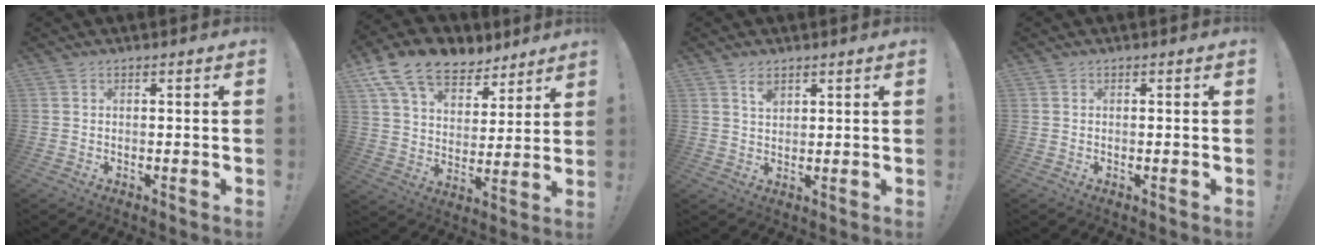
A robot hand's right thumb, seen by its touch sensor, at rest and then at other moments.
{"total": 15.3, "force": [10.4, 9.1, 6.7], "torque": [-0.120, -0.063, 0.196]}
{"total": 3.2, "force": [2.1, 1.7, 1.6], "torque": [-0.008, -0.018, 0.034]}
{"total": 0.0}